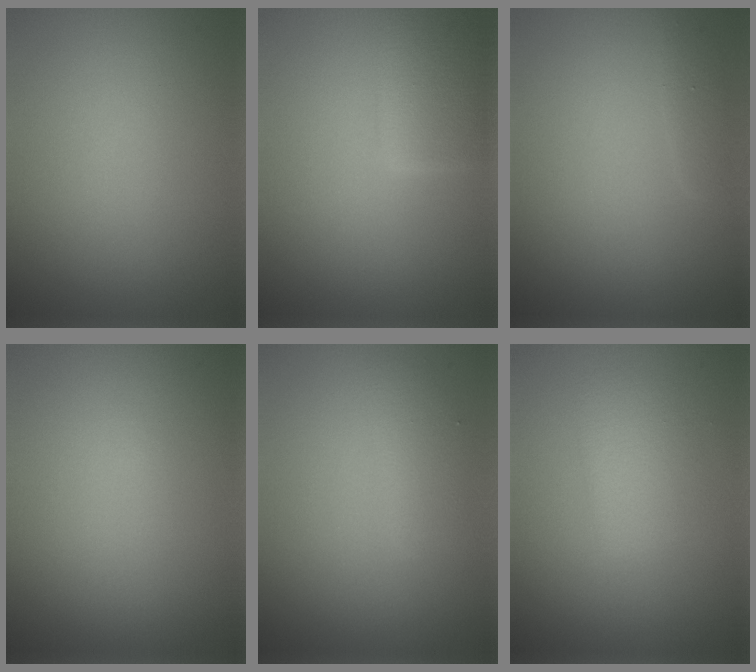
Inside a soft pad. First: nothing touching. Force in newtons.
{"total": 4.5, "press": 4.5, "slide": 0.1}
{"total": 1.1, "press": 1.1, "slide": 0.1}
{"total": 0.0}
{"total": 1.9, "press": 1.9, "slide": 0.1}
{"total": 2.1, "press": 2.1, "slide": 0.1}